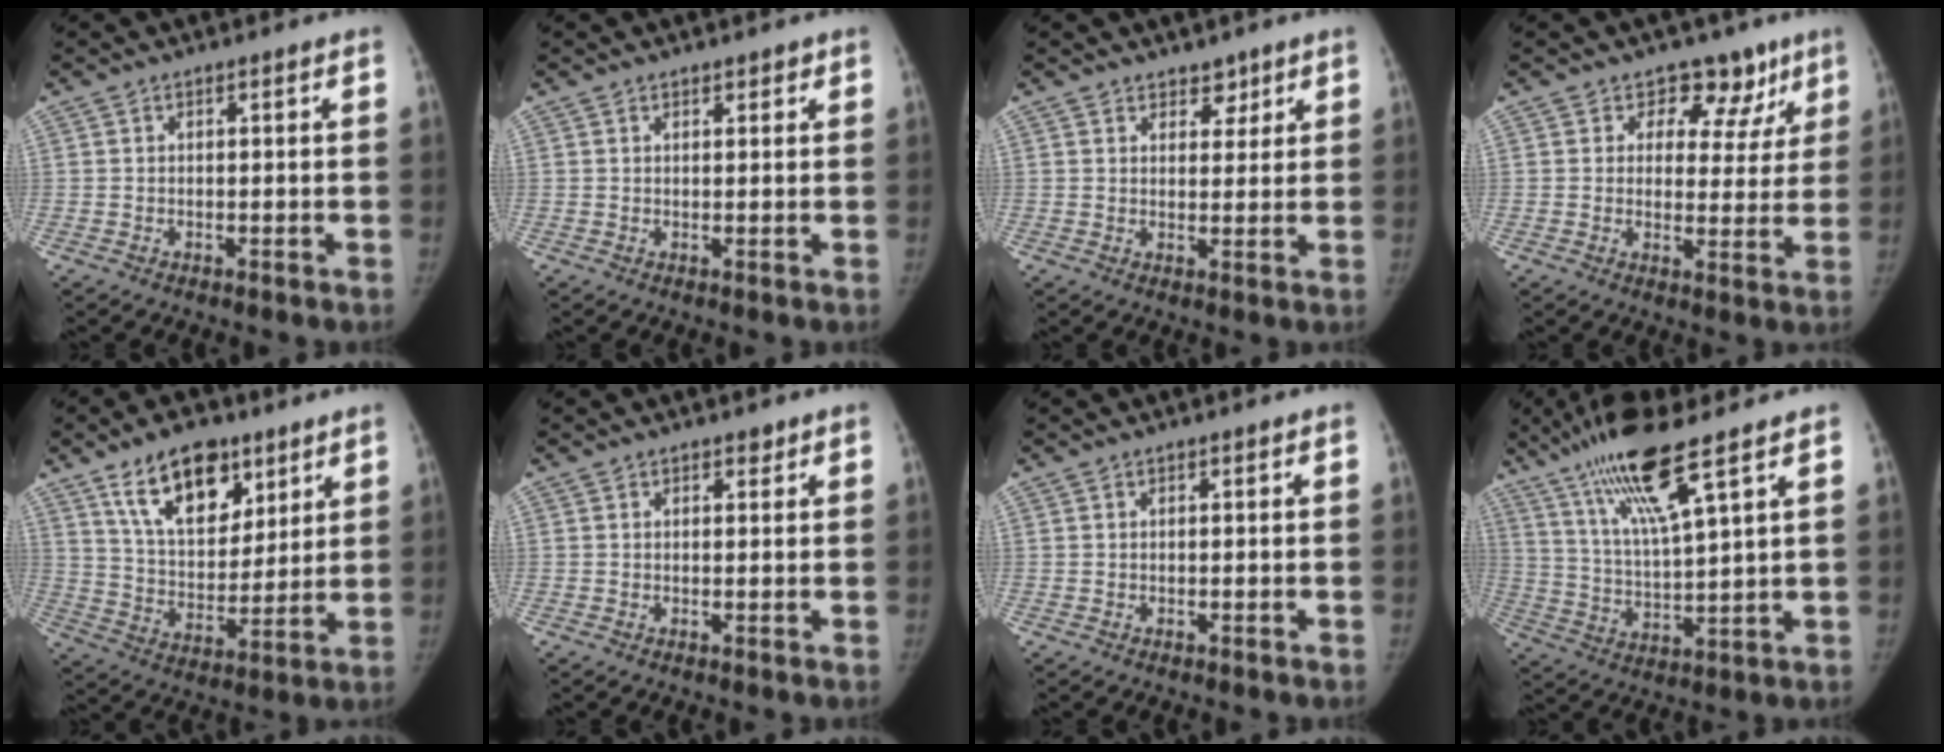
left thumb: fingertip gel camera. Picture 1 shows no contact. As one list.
[{"total": 1.3, "force": [1.0, 0.7, 0.5], "torque": [0.005, -0.005, 0.011]}, {"total": 3.3, "force": [2.4, 2.0, 0.9], "torque": [0.013, -0.015, 0.035]}, {"total": 9.0, "force": [6.0, 6.4, 2.0], "torque": [0.028, -0.024, 0.065]}, {"total": 16.2, "force": [9.6, 8.8, 9.6], "torque": [-0.114, -0.050, 0.171]}, {"total": 1.2, "force": [0.9, 0.7, 0.4], "torque": [0.005, -0.006, 0.010]}, {"total": 0.0}, {"total": 14.0, "force": [9.0, 1.5, 10.7], "torque": [-0.206, -0.039, 0.179]}]